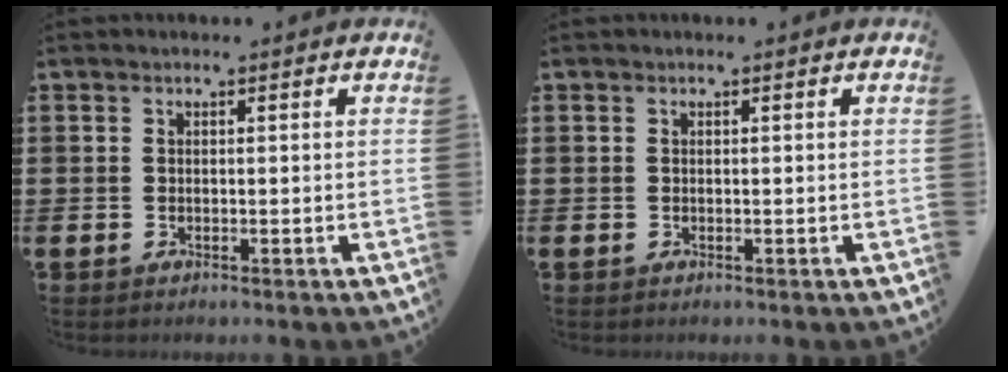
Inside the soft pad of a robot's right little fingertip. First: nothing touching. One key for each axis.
{"total": 0.0}